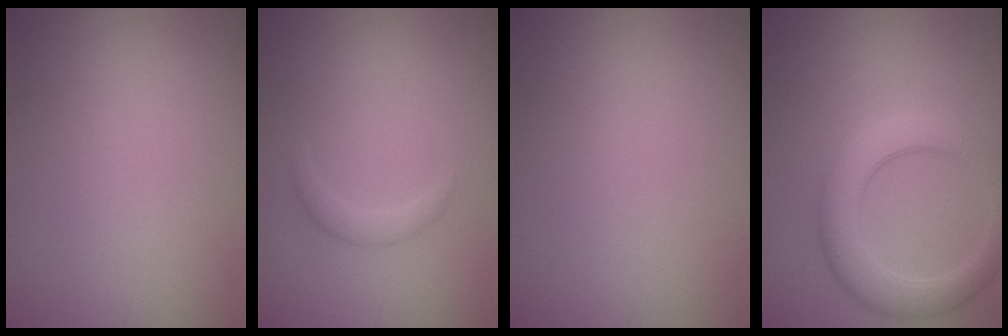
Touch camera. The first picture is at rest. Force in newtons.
{"total": 1.3, "press": 1.3, "slide": 0.0}
{"total": 0.0}
{"total": 5.2, "press": 5.2, "slide": 0.3}